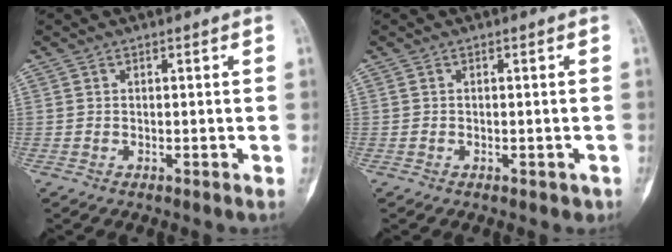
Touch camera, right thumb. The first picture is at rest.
{"total": 1.0, "force": [-0.5, 0.7, 0.5], "torque": [-0.004, 0.007, -0.003]}